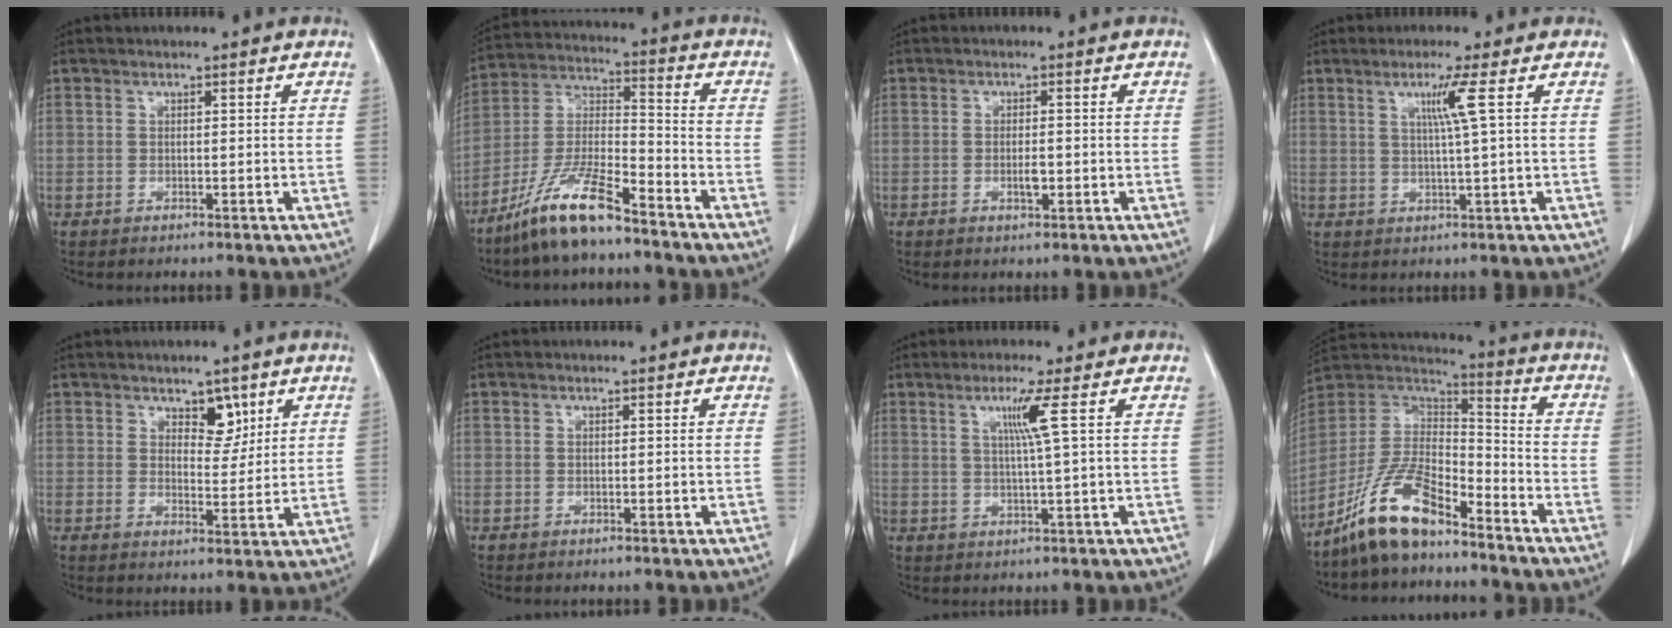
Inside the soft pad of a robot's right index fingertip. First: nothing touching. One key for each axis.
{"total": 12.8, "fx": -9.3, "fy": 1.9, "fz": 8.5, "tx": -0.181, "ty": -0.011, "tz": -0.180}
{"total": 2.0, "fx": -0.6, "fy": 0.5, "fz": 1.9, "tx": -0.036, "ty": -0.001, "tz": -0.008}
{"total": 4.2, "fx": 1.4, "fy": -1.4, "fz": 3.8, "tx": -0.074, "ty": -0.005, "tz": 0.029}
{"total": 4.5, "fx": 2.7, "fy": 2.3, "fz": 2.7, "tx": -0.034, "ty": -0.003, "tz": 0.044}
{"total": 0.0}
{"total": 4.4, "fx": 1.5, "fy": -1.4, "fz": 3.9, "tx": -0.078, "ty": -0.006, "tz": 0.031}
{"total": 12.7, "fx": -9.4, "fy": 3.9, "fz": 7.5, "tx": -0.157, "ty": 0.019, "tz": -0.181}